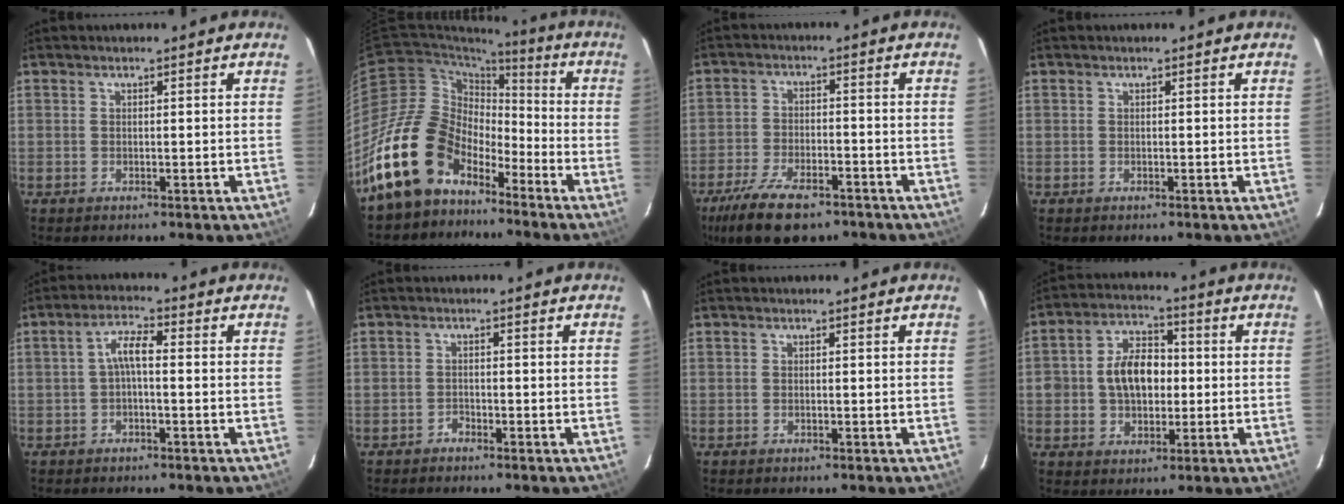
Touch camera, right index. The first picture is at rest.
{"total": 17.7, "force": [-11.6, 11.1, 7.4], "torque": [-0.151, 0.021, -0.205]}
{"total": 14.1, "force": [-9.8, 5.9, 8.2], "torque": [-0.186, -0.024, -0.168]}
{"total": 0.0}
{"total": 3.9, "force": [-0.6, 1.1, 3.7], "torque": [-0.074, 0.014, -0.012]}
{"total": 1.2, "force": [-1.1, 0.5, 0.0], "torque": [0.001, 0.003, -0.021]}
{"total": 0.0}
{"total": 9.8, "force": [-0.2, 6.8, 7.0], "torque": [-0.131, 0.028, 0.002]}